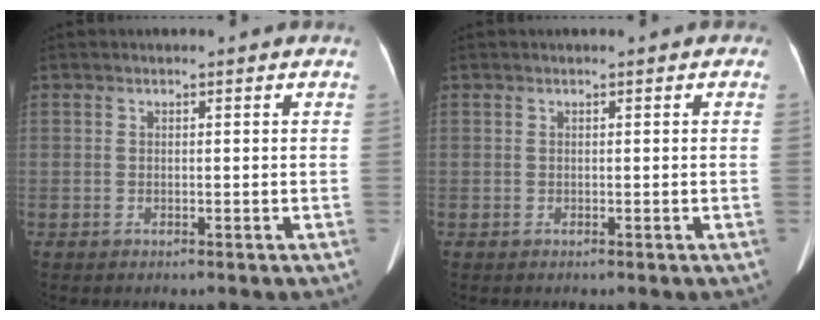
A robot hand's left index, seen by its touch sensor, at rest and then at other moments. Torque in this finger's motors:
{"motor_torque": [0.53, -0.53, 0.17, 0.04]}